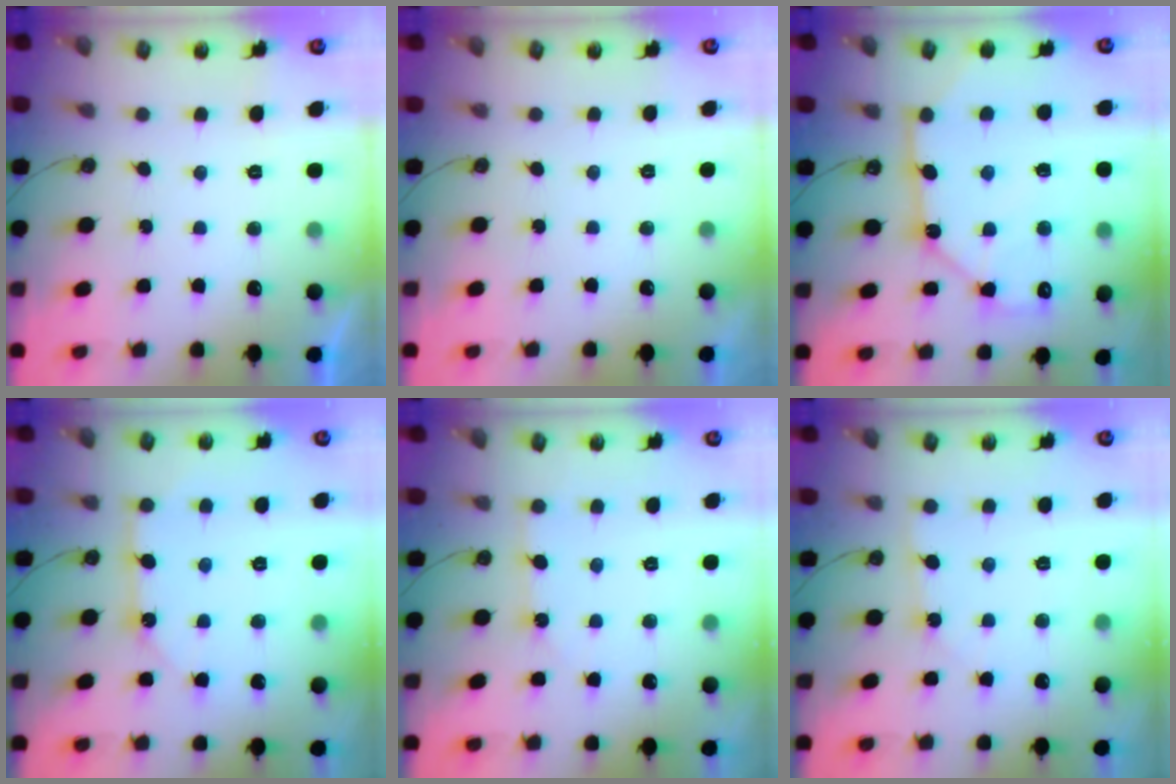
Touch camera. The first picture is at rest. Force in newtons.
{"total": 0.0}
{"total": 14.0, "press": 14.0, "slide": 0.6}
{"total": 9.1, "press": 9.1, "slide": 0.8}
{"total": 4.1, "press": 4.1, "slide": 0.4}
{"total": 2.2, "press": 2.2, "slide": 0.2}